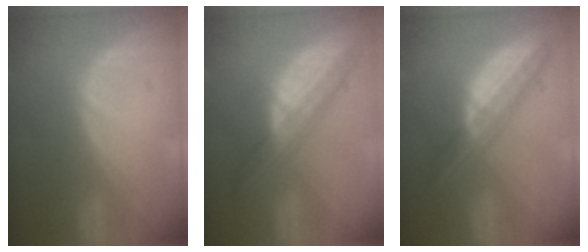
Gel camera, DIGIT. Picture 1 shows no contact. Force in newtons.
{"total": 8.0, "press": 6.7, "slide": 4.3}
{"total": 7.6, "press": 6.4, "slide": 4.1}